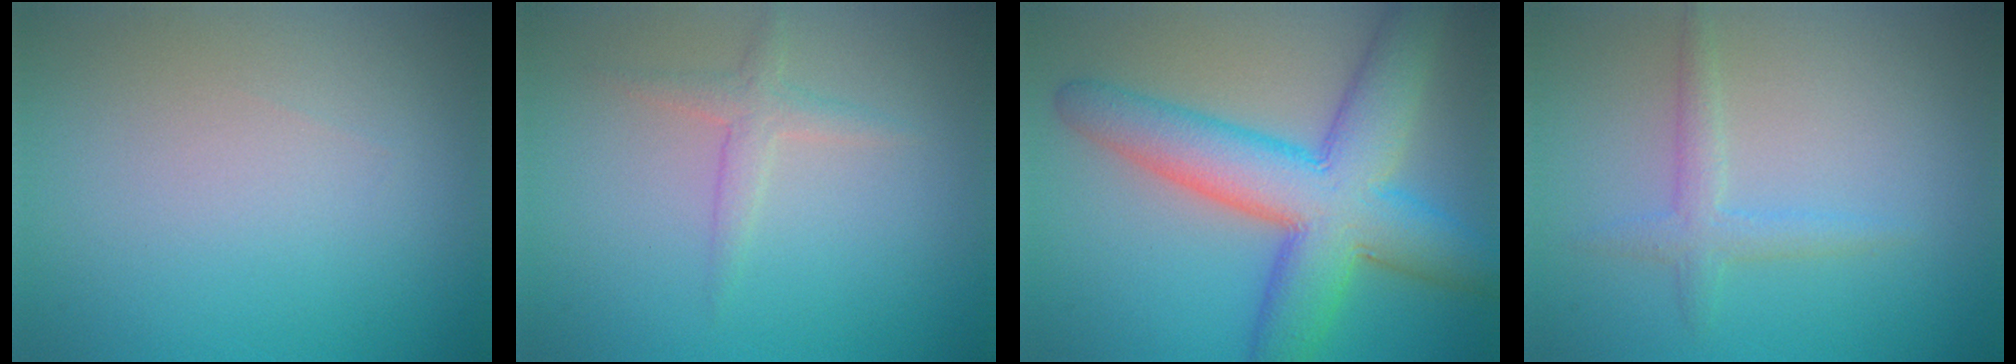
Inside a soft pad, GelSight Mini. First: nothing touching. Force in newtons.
{"total": 1.7, "press": 1.7, "slide": 0.1}
{"total": 10.1, "press": 10.1, "slide": 0.2}
{"total": 1.9, "press": 1.9, "slide": 0.1}